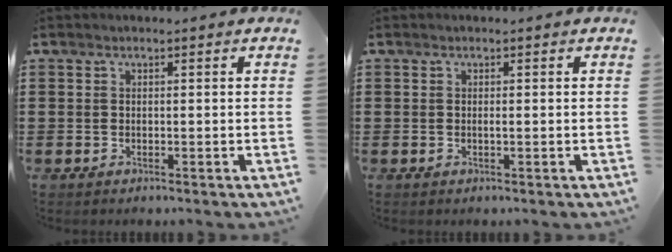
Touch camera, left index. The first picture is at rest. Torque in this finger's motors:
{"motor_torque": [0.11, 0.00, 0.00, 0.01]}